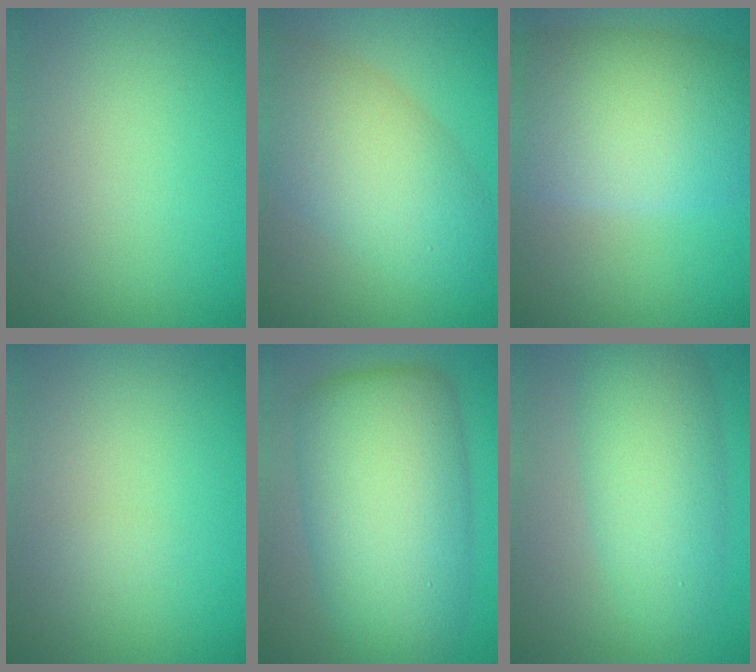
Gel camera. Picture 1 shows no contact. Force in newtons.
{"total": 7.4, "press": 7.4, "slide": 0.4}
{"total": 11.5, "press": 11.5, "slide": 0.5}
{"total": 0.6, "press": 0.6, "slide": 0.0}
{"total": 12.2, "press": 12.2, "slide": 0.2}
{"total": 6.2, "press": 6.2, "slide": 0.2}